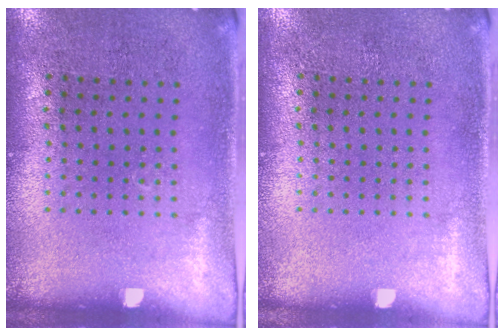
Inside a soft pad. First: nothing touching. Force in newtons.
{"total": 0.0}